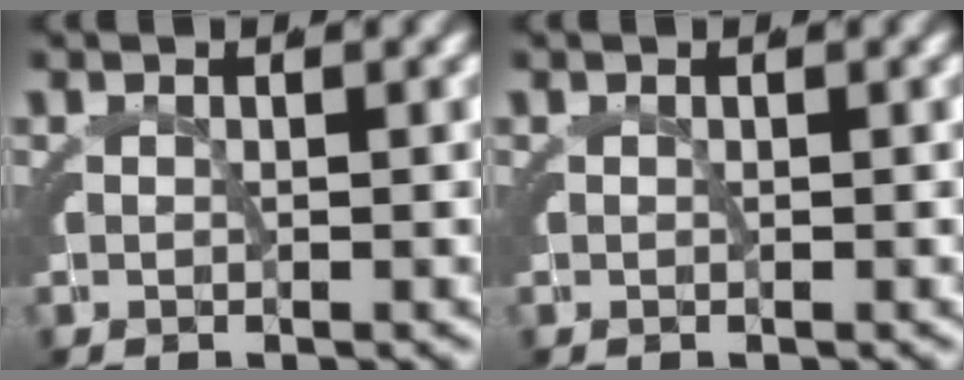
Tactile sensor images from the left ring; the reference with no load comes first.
{"total": 0.0}